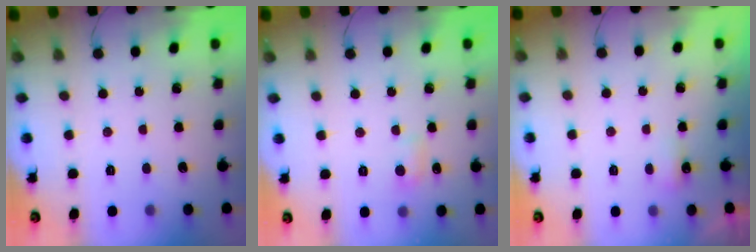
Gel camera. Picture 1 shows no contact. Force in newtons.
{"total": 5.7, "press": 5.4, "slide": 1.8}
{"total": 2.3, "press": 2.2, "slide": 0.6}